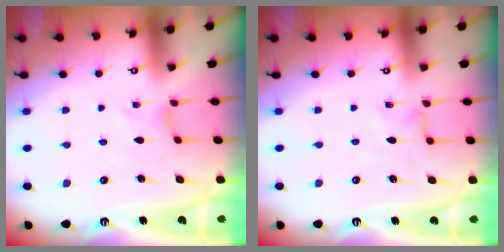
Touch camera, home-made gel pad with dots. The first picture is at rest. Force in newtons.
{"total": 0.0}